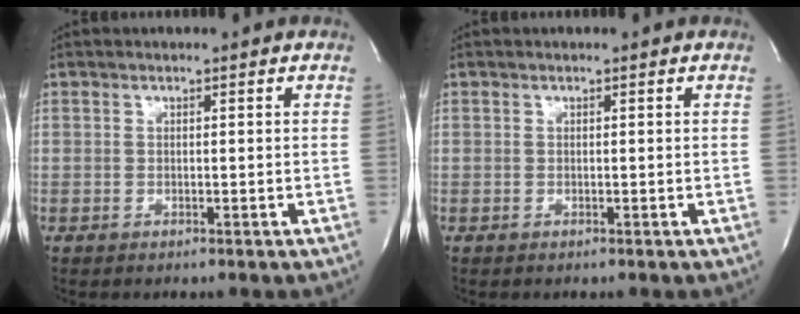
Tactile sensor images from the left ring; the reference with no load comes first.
{"total": 0.0}